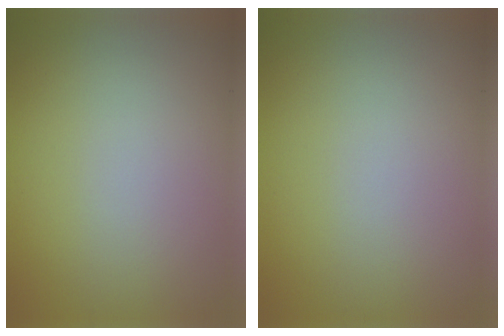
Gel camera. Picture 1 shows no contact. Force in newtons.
{"total": 0.0}